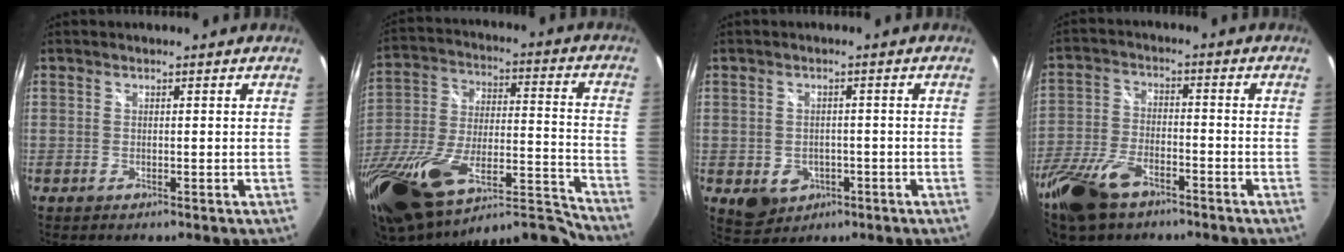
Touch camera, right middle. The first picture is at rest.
{"total": 27.3, "force": [-18.8, 9.7, 17.2], "torque": [-0.325, -0.033, -0.292]}
{"total": 6.2, "force": [-2.3, 5.0, 2.8], "torque": [-0.056, -0.002, -0.019]}
{"total": 13.4, "force": [-9.0, 6.2, 7.8], "torque": [-0.190, -0.022, -0.175]}